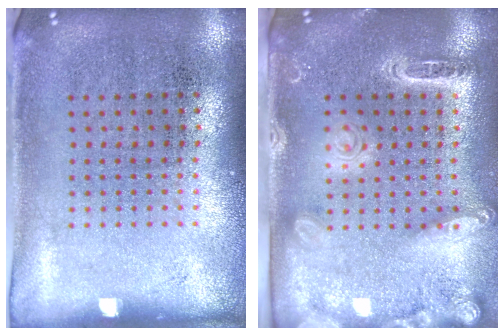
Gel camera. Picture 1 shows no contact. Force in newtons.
{"total": 2.3, "press": 2.0, "slide": 1.2}